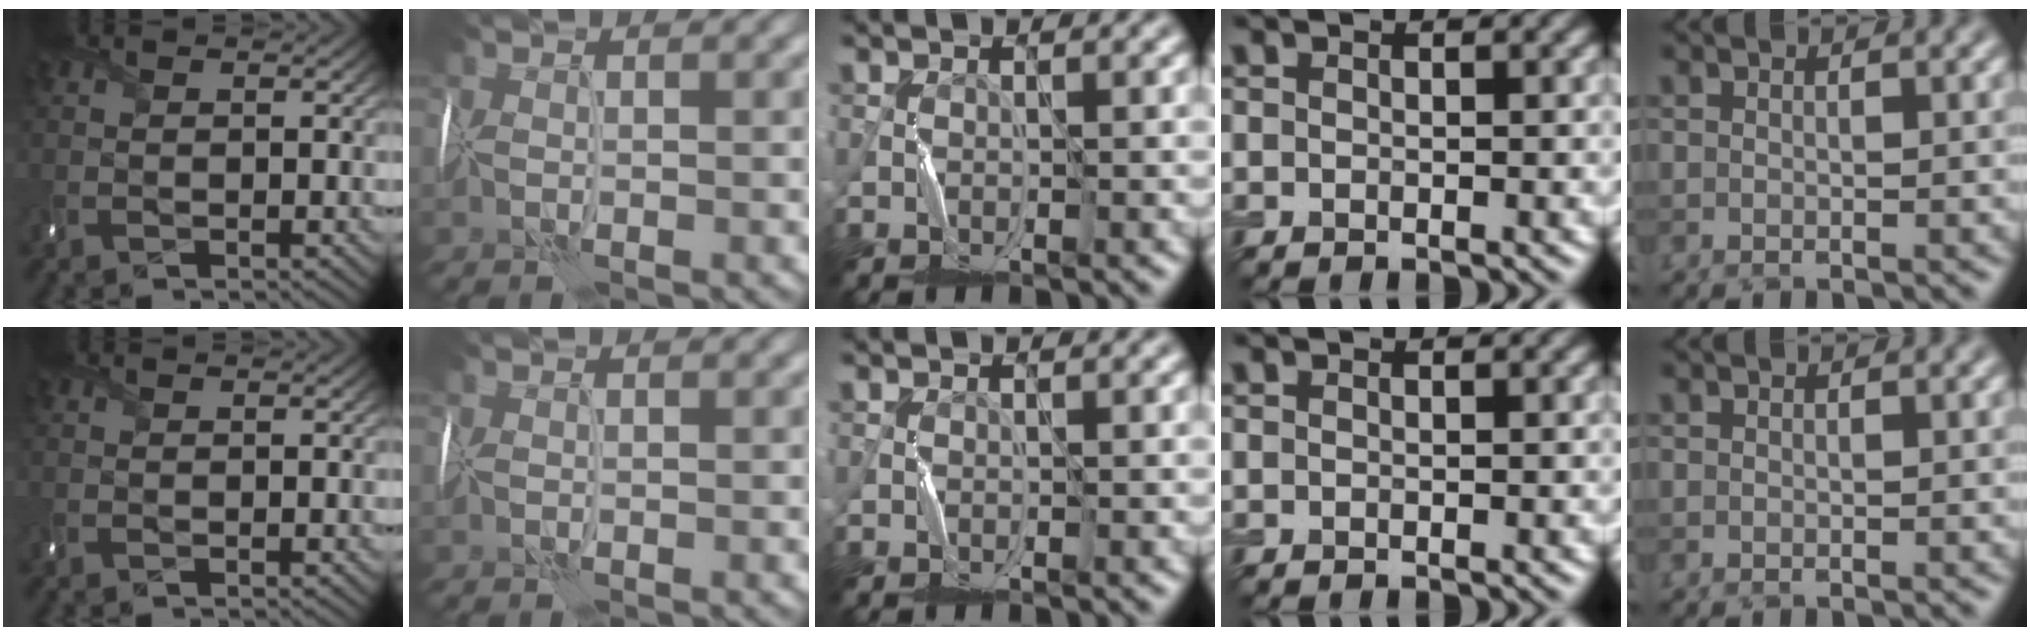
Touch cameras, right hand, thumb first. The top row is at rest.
{}